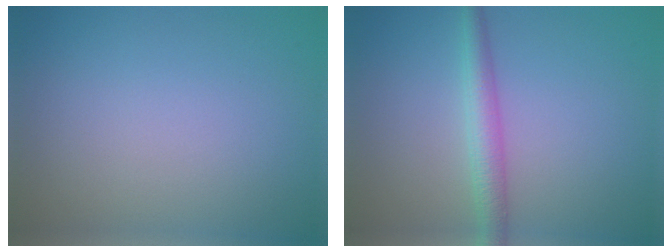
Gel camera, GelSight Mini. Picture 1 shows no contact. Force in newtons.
{"total": 2.8, "press": 2.8, "slide": 0.1}